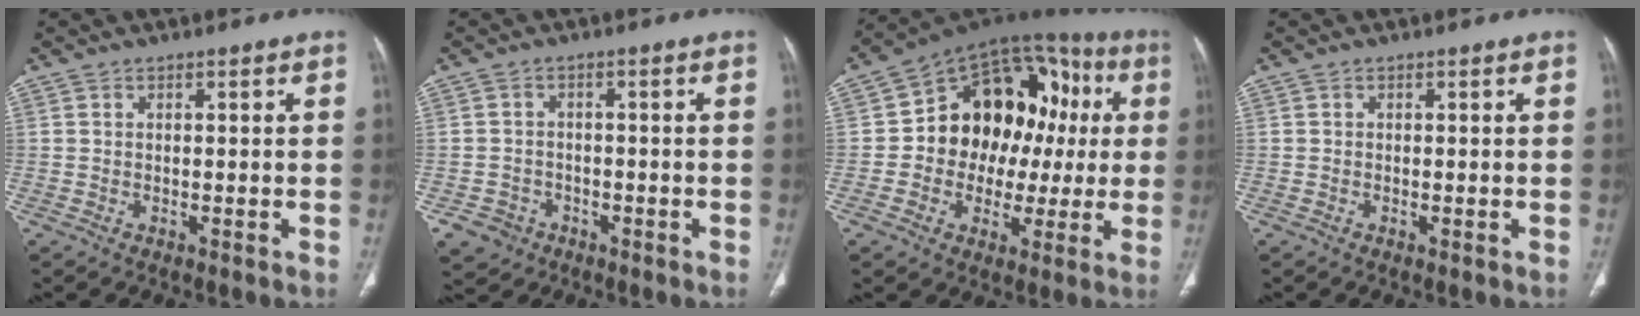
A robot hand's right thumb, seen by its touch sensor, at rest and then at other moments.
{"total": 4.6, "force": [-2.3, 4.0, 0.7], "torque": [-0.003, 0.017, -0.033]}
{"total": 21.9, "force": [1.6, 15.7, 15.2], "torque": [-0.162, 0.052, 0.026]}
{"total": 0.0}